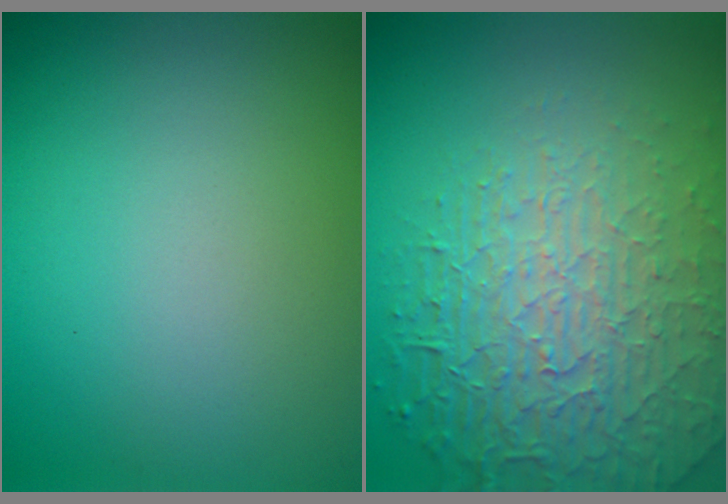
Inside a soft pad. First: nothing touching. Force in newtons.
{"total": 7.4, "press": 5.3, "slide": 5.1}